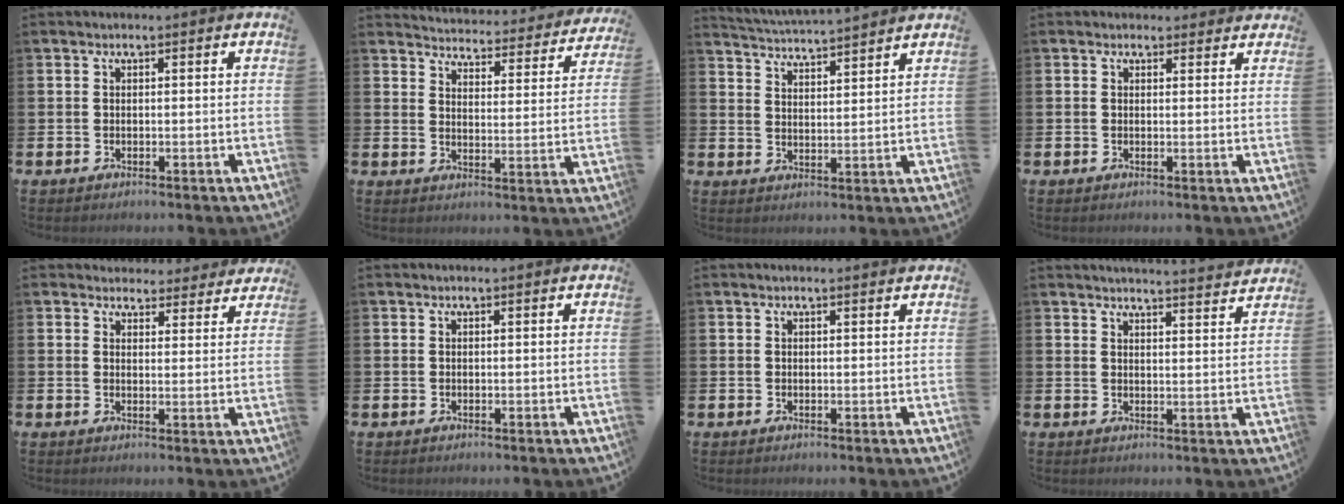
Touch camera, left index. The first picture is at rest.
{"total": 4.0, "force": [4.0, 0.4, 0.2], "torque": [-0.021, -0.041, 0.063]}
{"total": 4.6, "force": [4.6, -0.2, 0.1], "torque": [-0.023, -0.032, 0.082]}
{"total": 1.5, "force": [1.3, 0.8, 0.0], "torque": [0.008, 0.001, 0.023]}
{"total": 4.0, "force": [3.8, 1.4, -0.1], "torque": [0.000, -0.025, 0.066]}
{"total": 0.0}
{"total": 0.6, "force": [0.6, 0.0, 0.2], "torque": [0.009, -0.004, 0.009]}
{"total": 4.0, "force": [4.0, -0.5, 0.1], "torque": [0.000, -0.033, 0.068]}